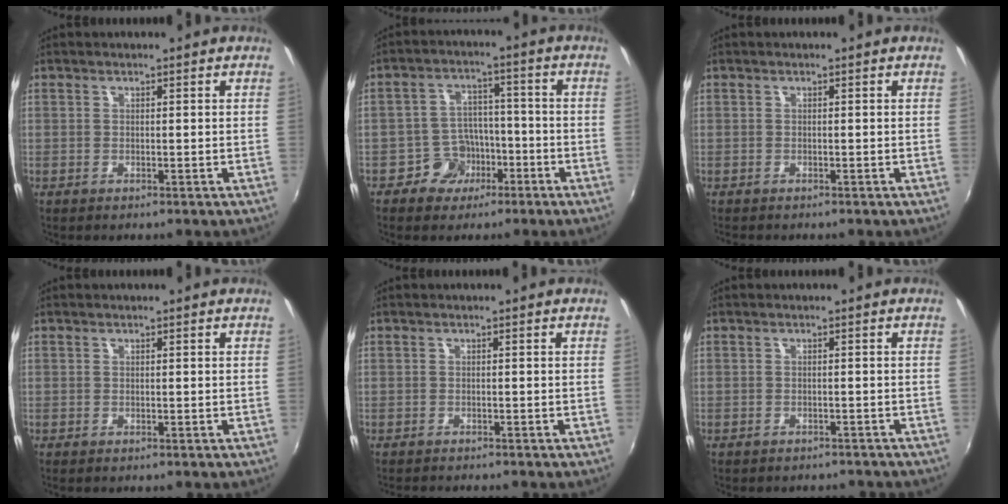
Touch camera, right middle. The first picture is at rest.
{"total": 6.9, "force": [-4.0, 5.5, 1.1], "torque": [-0.033, 0.027, -0.064]}
{"total": 0.8, "force": [-0.7, 0.3, 0.2], "torque": [-0.007, -0.003, -0.014]}
{"total": 0.0}
{"total": 2.3, "force": [-2.3, 0.2, 0.6], "torque": [-0.021, -0.015, -0.041]}
{"total": 4.5, "force": [-4.0, 1.5, 1.2], "torque": [-0.028, -0.013, -0.051]}